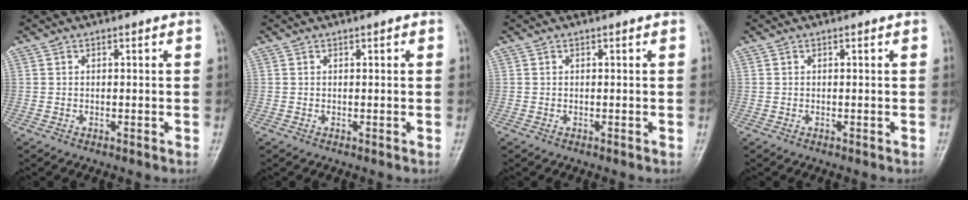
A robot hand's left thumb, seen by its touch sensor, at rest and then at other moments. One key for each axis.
{"total": 0.5, "fx": 0.2, "fy": 0.2, "fz": 0.4, "tx": -0.005, "ty": 0.001, "tz": 0.002}
{"total": 0.0}
{"total": 0.0}